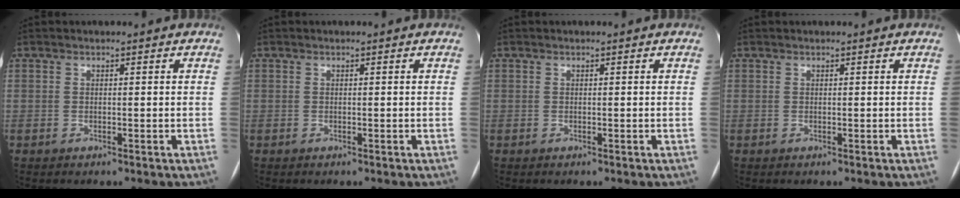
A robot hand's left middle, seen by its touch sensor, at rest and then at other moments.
{"total": 0.0}
{"total": 0.0}
{"total": 0.0}